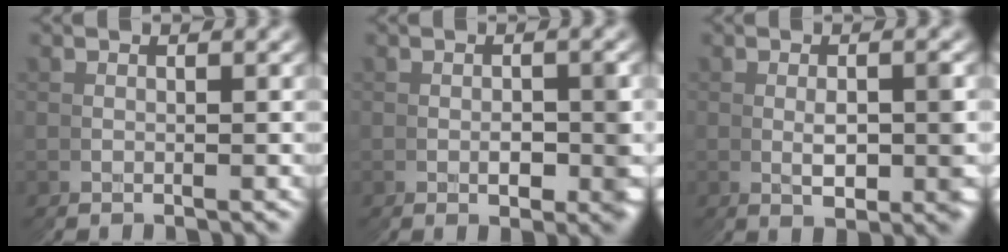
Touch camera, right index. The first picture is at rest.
{"total": 3.3, "force": [-0.4, 1.1, 3.0], "torque": [-0.046, -0.002, -0.003]}
{"total": 2.8, "force": [0.0, -0.3, 2.8], "torque": [-0.035, 0.012, 0.000]}